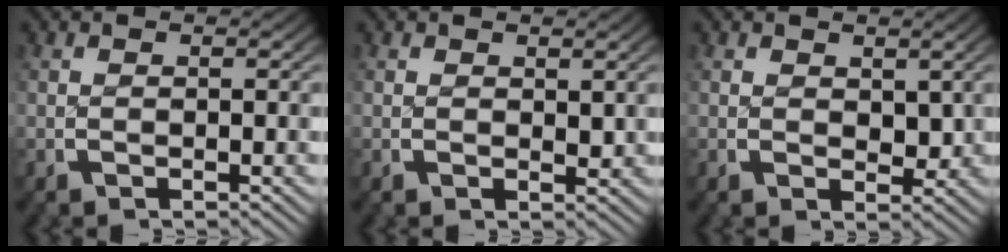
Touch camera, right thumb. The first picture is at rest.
{"total": 0.8, "force": [0.7, 0.4, 0.3], "torque": [0.004, -0.003, 0.016]}
{"total": 1.4, "force": [0.8, 0.9, 0.8], "torque": [-0.005, -0.011, 0.023]}